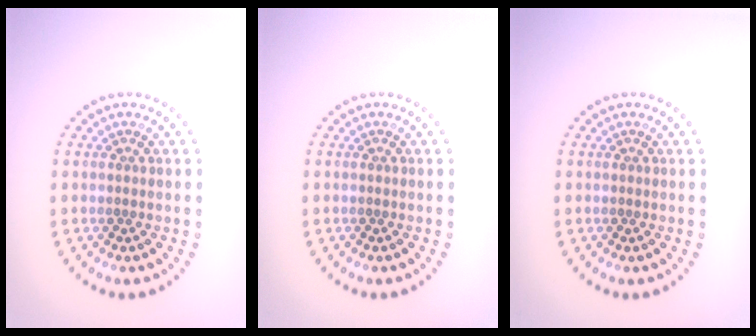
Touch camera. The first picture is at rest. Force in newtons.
{"total": 0.0}
{"total": 0.0}